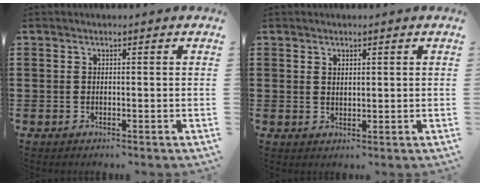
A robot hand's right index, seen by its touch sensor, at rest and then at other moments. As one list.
[{"total": 1.2, "force": [1.0, 0.5, 0.3], "torque": [-0.007, 0.004, 0.018]}]